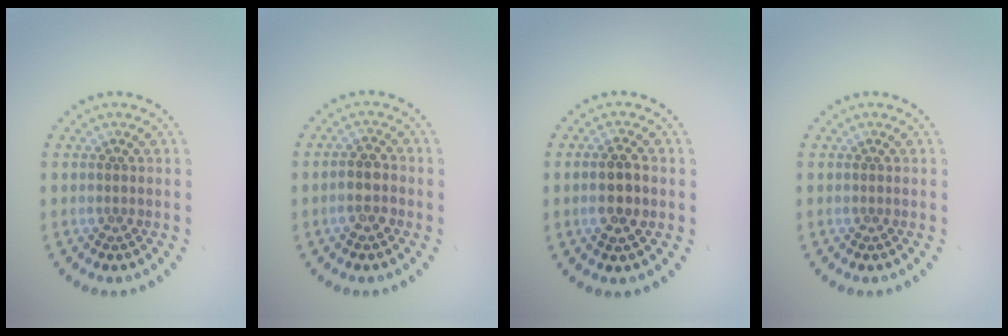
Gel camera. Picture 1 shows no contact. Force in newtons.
{"total": 2.2, "press": 2.1, "slide": 0.7}
{"total": 2.8, "press": 2.8, "slide": 0.6}
{"total": 0.0}